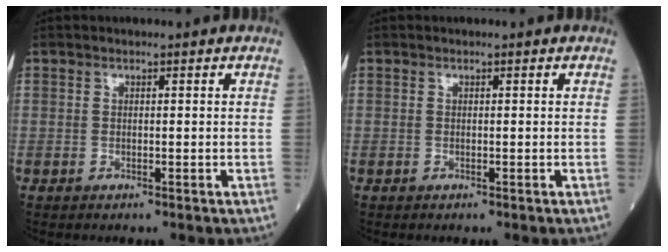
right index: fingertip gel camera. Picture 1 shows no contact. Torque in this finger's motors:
{"motor_torque": [0.02, -0.01, 0.00, -0.01]}